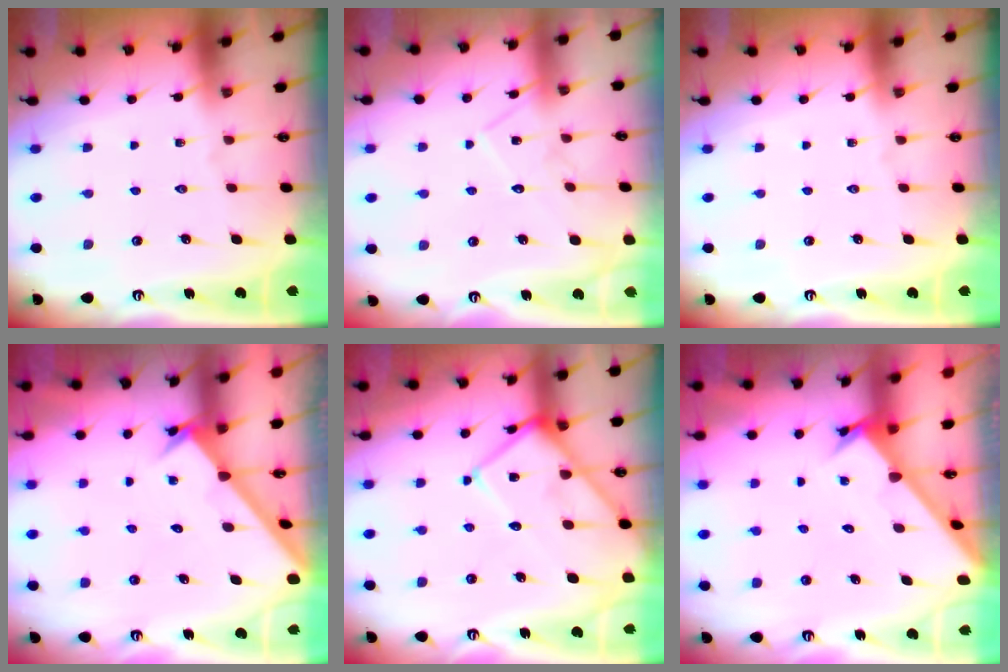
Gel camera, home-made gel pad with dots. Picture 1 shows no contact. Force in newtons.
{"total": 9.4, "press": 9.4, "slide": 0.4}
{"total": 0.0}
{"total": 2.1, "press": 2.1, "slide": 0.2}
{"total": 13.3, "press": 13.2, "slide": 1.3}
{"total": 2.7, "press": 2.7, "slide": 0.3}